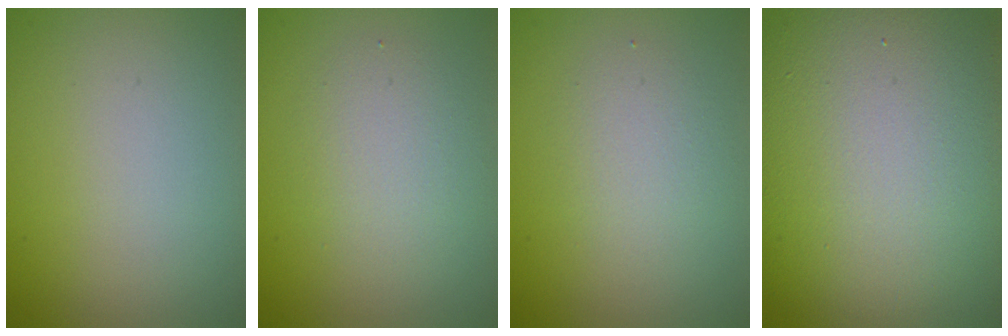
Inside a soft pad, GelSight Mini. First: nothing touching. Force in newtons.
{"total": 2.7, "press": 2.7, "slide": 0.3}
{"total": 2.1, "press": 2.1, "slide": 0.1}
{"total": 15.9, "press": 15.9, "slide": 0.8}